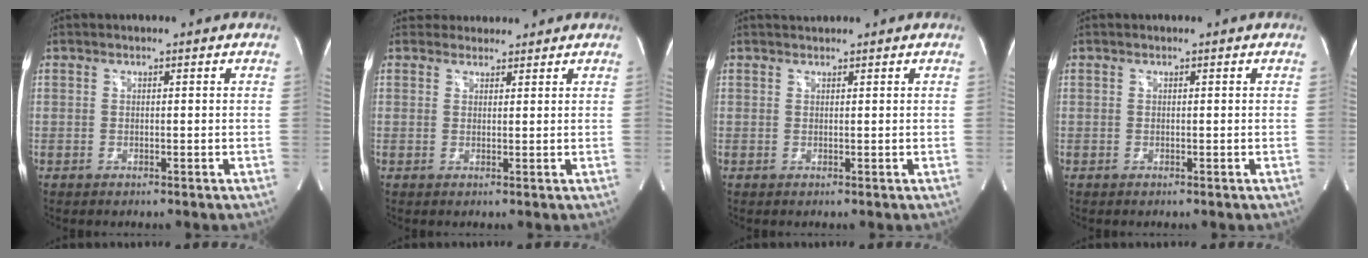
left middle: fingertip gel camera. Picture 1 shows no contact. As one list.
[{"total": 3.1, "force": [2.8, 1.1, -0.3], "torque": [0.007, 0.019, 0.041]}, {"total": 1.1, "force": [1.0, 0.1, 0.1], "torque": [-0.009, 0.013, 0.022]}, {"total": 0.0}]